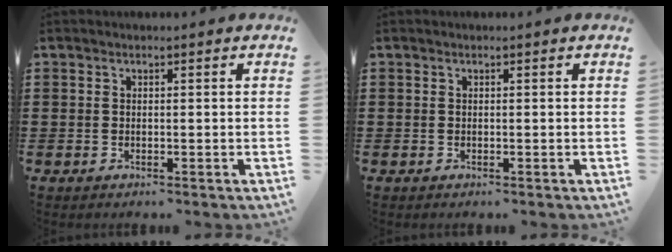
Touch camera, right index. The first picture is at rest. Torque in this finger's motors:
{"motor_torque": [0.00, 0.00, 0.02, -0.01]}